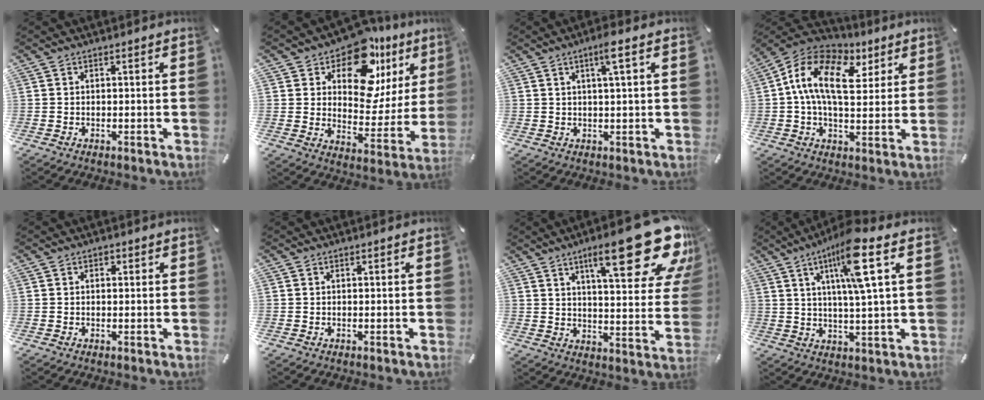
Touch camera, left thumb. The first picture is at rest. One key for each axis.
{"total": 16.5, "fx": 10.8, "fy": 9.3, "fz": 8.5, "tx": -0.131, "ty": -0.083, "tz": 0.188}
{"total": 4.6, "fx": 2.1, "fy": 0.3, "fz": 4.0, "tx": -0.075, "ty": -0.002, "tz": 0.031}
{"total": 15.1, "fx": 4.6, "fy": 9.2, "fz": 11.0, "tx": -0.232, "ty": -0.011, "tz": 0.082}
{"total": 0.8, "fx": 0.2, "fy": 0.7, "fz": 0.3, "tx": -0.005, "ty": 0.004, "tz": 0.003}
{"total": 0.0}
{"total": 24.6, "fx": 13.6, "fy": 8.1, "fz": 18.7, "tx": -0.260, "ty": -0.081, "tz": 0.214}
{"total": 12.6, "fx": 5.1, "fy": 1.9, "fz": 11.3, "tx": -0.205, "ty": -0.008, "tz": 0.080}